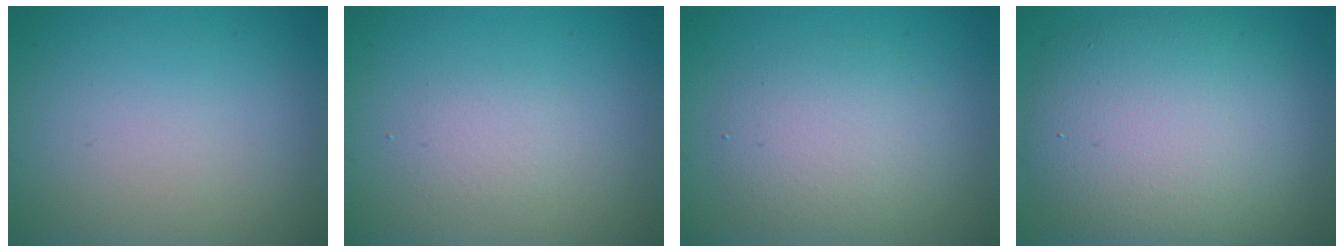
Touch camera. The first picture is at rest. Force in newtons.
{"total": 1.3, "press": 1.3, "slide": 0.2}
{"total": 3.4, "press": 3.3, "slide": 0.3}
{"total": 10.2, "press": 10.1, "slide": 1.0}